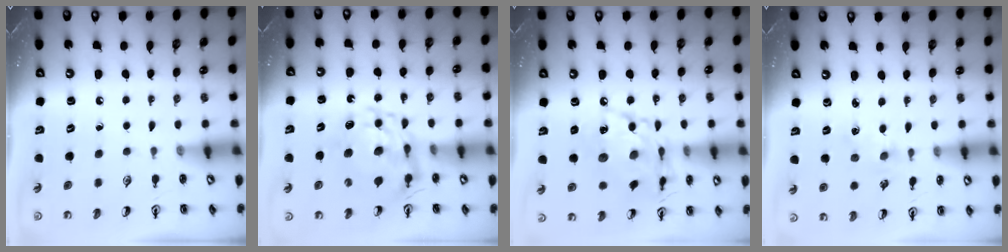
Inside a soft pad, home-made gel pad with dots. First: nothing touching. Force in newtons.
{"total": 13.2, "press": 13.2, "slide": 1.0}
{"total": 15.4, "press": 15.4, "slide": 1.3}
{"total": 1.9, "press": 1.8, "slide": 0.4}